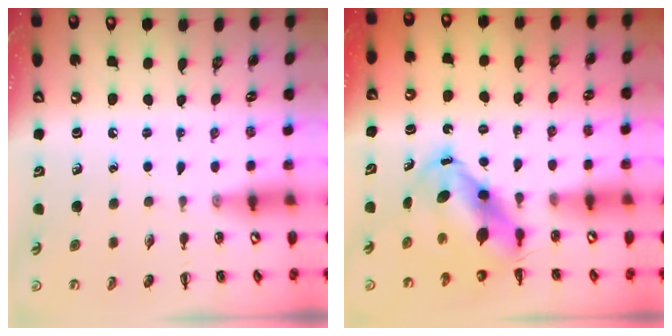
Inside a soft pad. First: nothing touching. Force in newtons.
{"total": 7.2, "press": 6.8, "slide": 2.4}